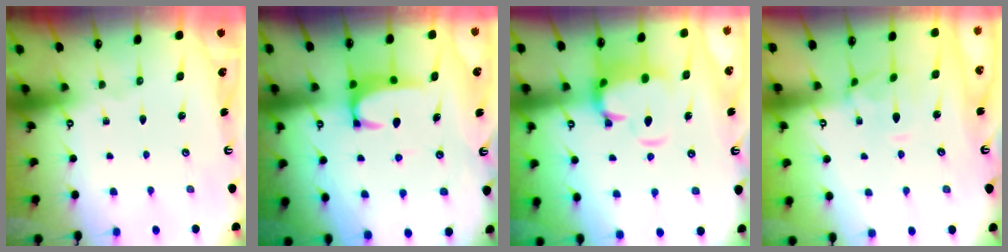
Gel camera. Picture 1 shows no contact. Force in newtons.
{"total": 2.5, "press": 2.4, "slide": 0.7}
{"total": 4.5, "press": 4.2, "slide": 1.8}
{"total": 0.6, "press": 0.0, "slide": 0.6}